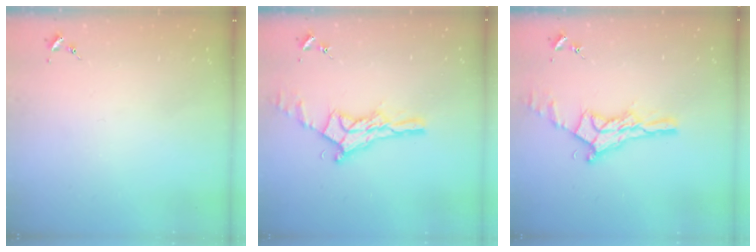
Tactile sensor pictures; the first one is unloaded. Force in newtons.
{"total": 14.0, "press": 14.0, "slide": 1.1}
{"total": 14.0, "press": 14.0, "slide": 1.1}